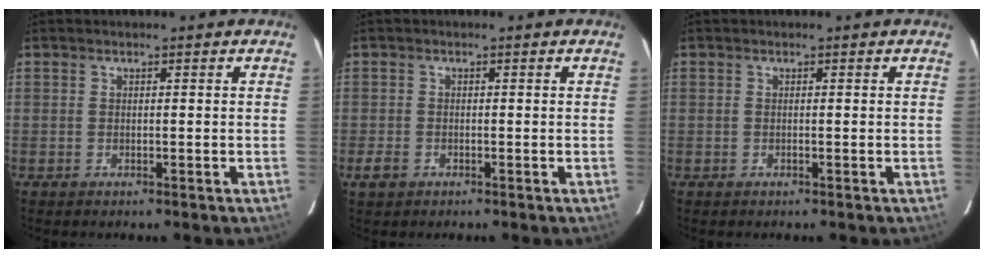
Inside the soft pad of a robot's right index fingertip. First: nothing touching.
{"total": 1.9, "force": [-0.9, 1.5, 0.8], "torque": [-0.020, 0.001, -0.012]}
{"total": 0.0}